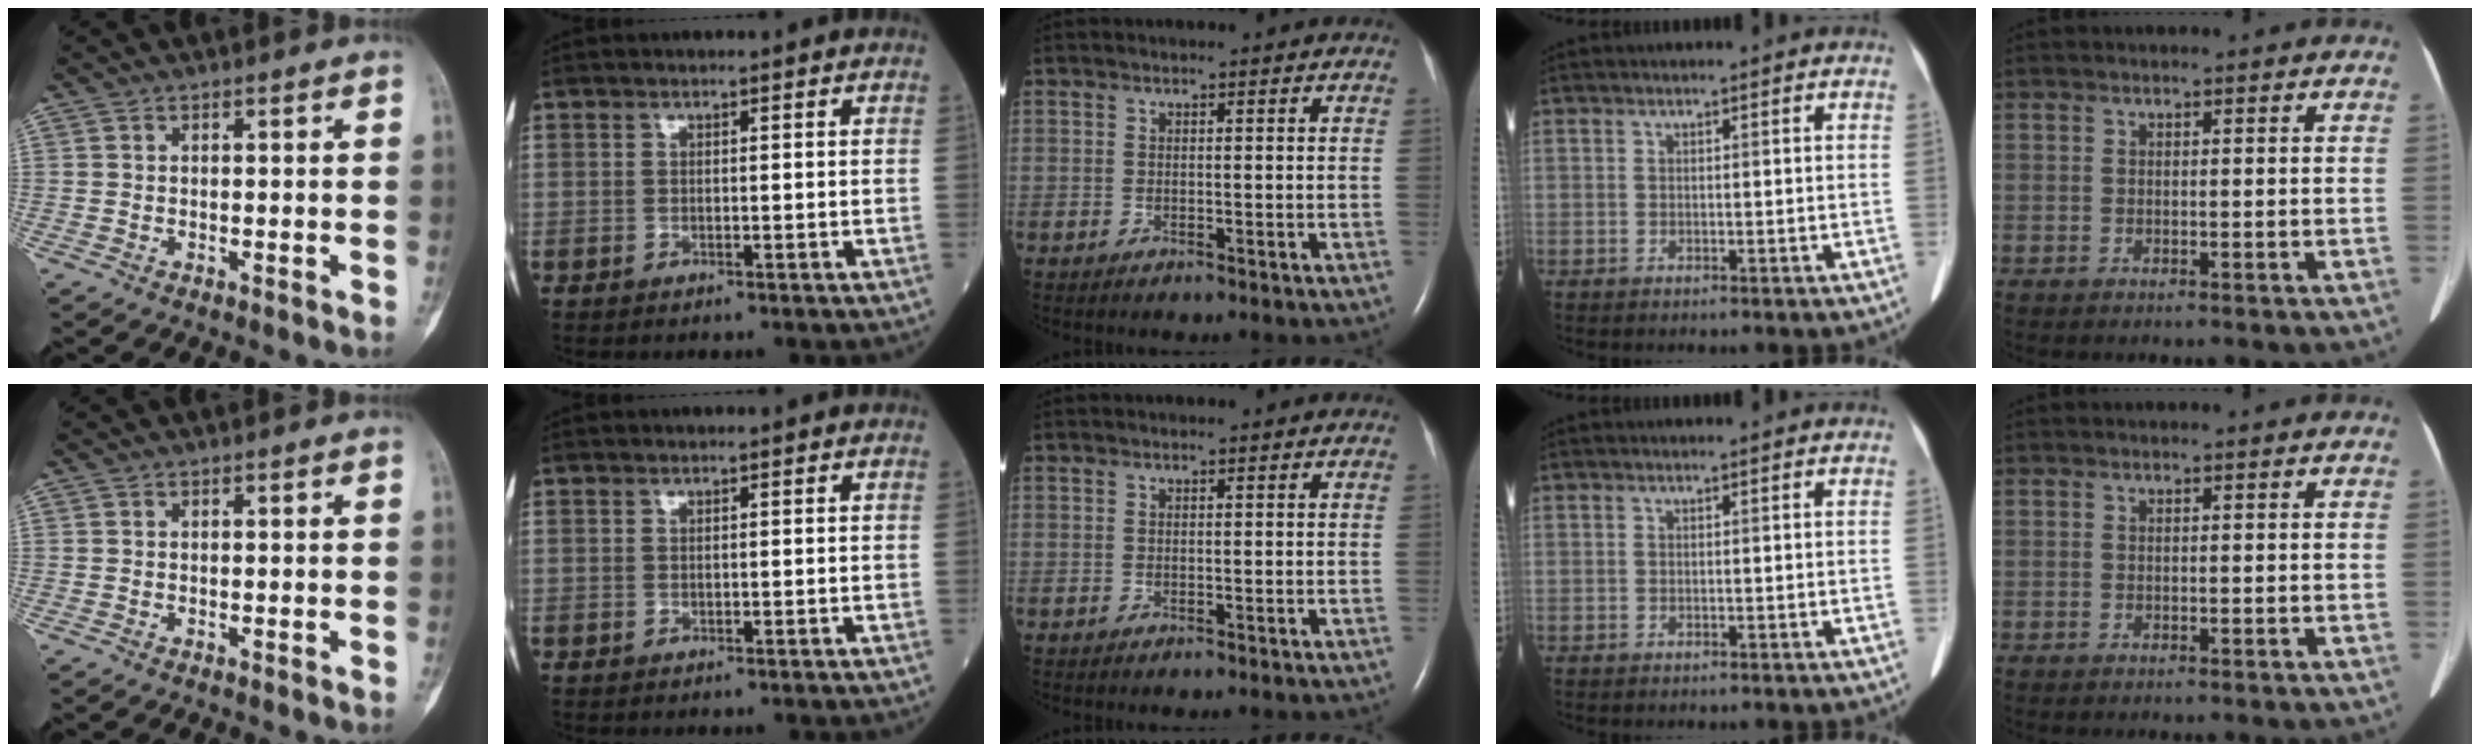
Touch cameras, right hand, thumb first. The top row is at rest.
{}